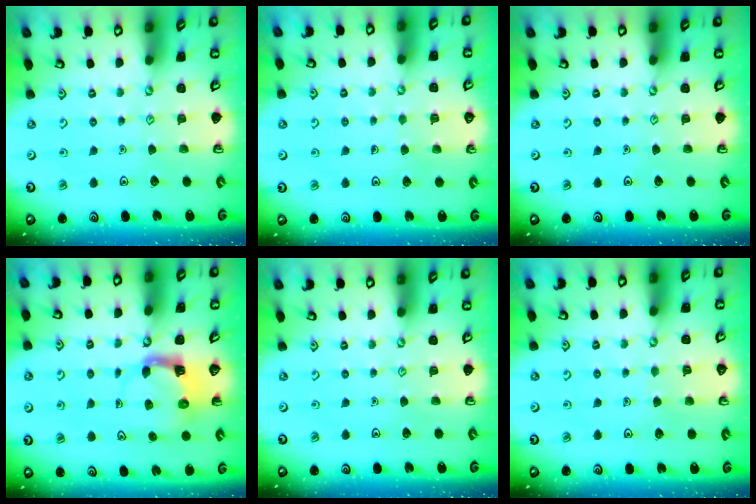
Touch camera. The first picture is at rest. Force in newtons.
{"total": 3.5, "press": 3.5, "slide": 0.3}
{"total": 0.0}
{"total": 3.9, "press": 3.8, "slide": 0.7}
{"total": 0.0}
{"total": 3.2, "press": 3.2, "slide": 0.3}